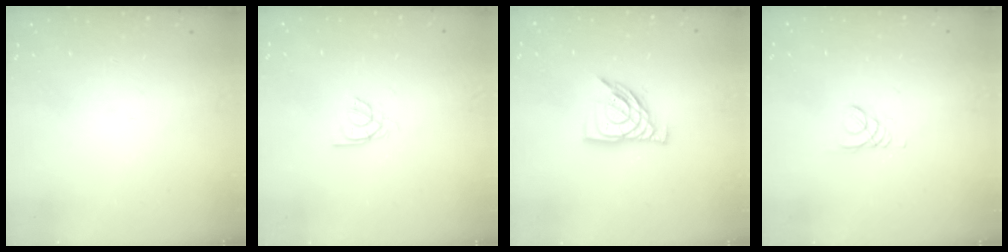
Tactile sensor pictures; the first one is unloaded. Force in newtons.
{"total": 2.2, "press": 2.1, "slide": 0.4}
{"total": 12.2, "press": 12.1, "slide": 1.2}
{"total": 1.5, "press": 1.5, "slide": 0.1}